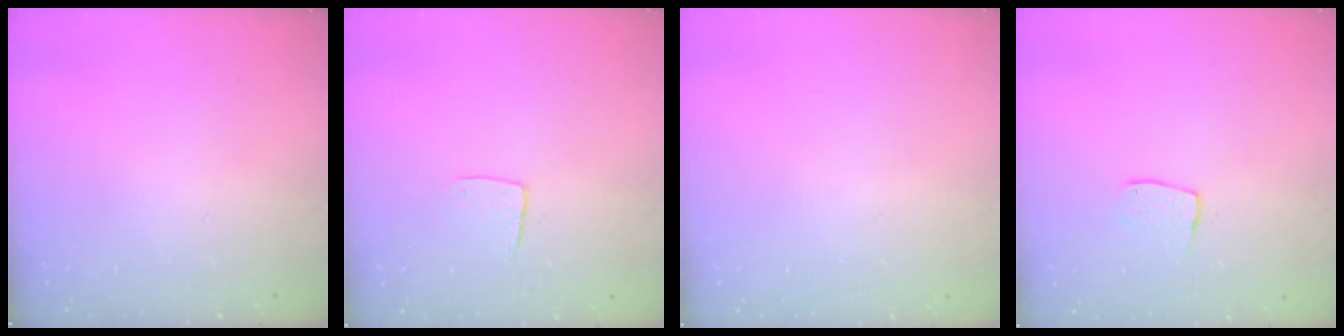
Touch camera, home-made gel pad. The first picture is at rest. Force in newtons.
{"total": 5.9, "press": 5.9, "slide": 0.4}
{"total": 0.0}
{"total": 6.1, "press": 6.1, "slide": 0.3}